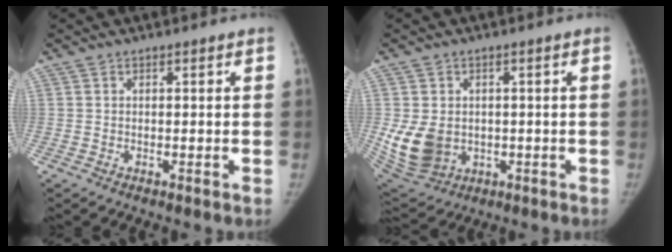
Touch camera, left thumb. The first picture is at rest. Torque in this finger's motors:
{"motor_torque": [0.25, 0.30, 0.81, -0.51, 0.07]}